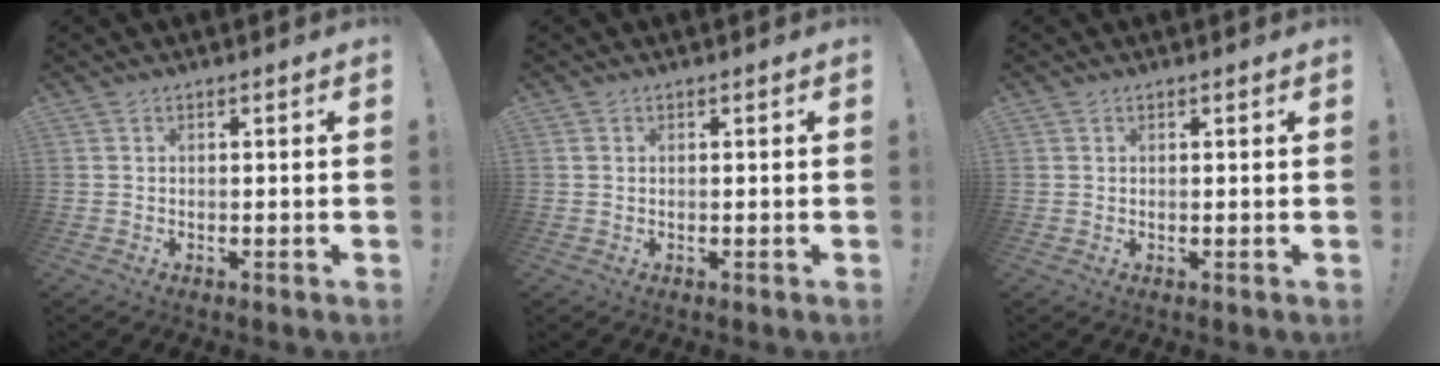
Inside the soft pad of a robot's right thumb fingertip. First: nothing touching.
{"total": 0.5, "force": [0.1, 0.4, -0.3], "torque": [-0.001, 0.004, 0.005]}
{"total": 0.9, "force": [0.6, 0.7, 0.0], "torque": [0.007, -0.005, 0.008]}